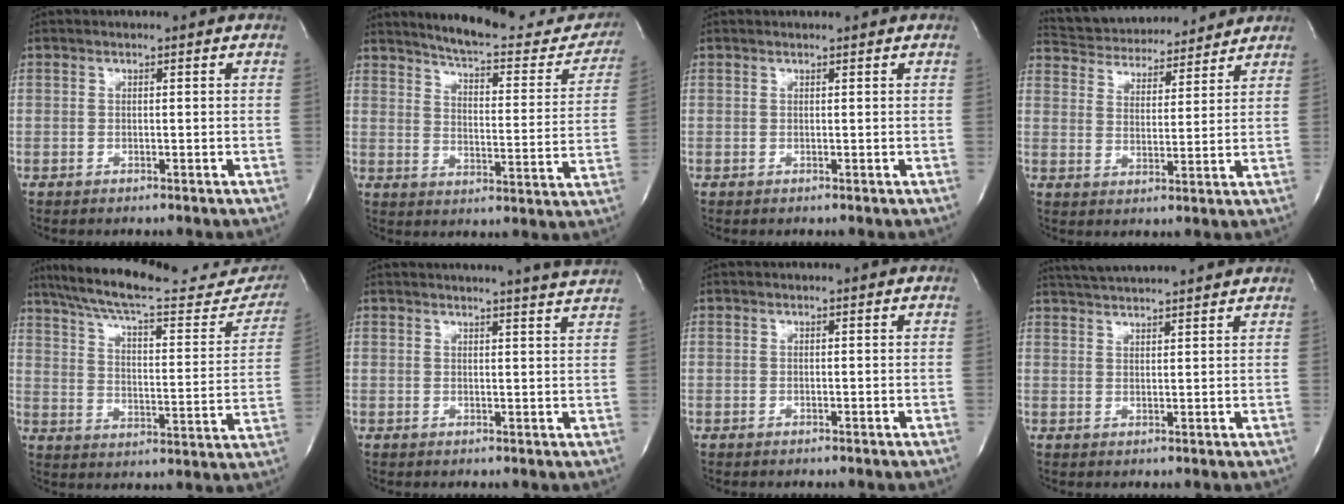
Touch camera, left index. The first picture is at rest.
{"total": 20.9, "force": [19.0, 4.6, 7.4], "torque": [-0.087, -0.048, 0.229]}
{"total": 0.7, "force": [0.7, 0.0, 0.1], "torque": [-0.005, 0.008, 0.013]}
{"total": 14.8, "force": [13.9, 3.5, 3.7], "torque": [-0.063, 0.024, 0.212]}
{"total": 27.5, "force": [23.6, 6.2, 12.7], "torque": [-0.198, -0.018, 0.306]}
{"total": 8.8, "force": [8.4, -1.5, 2.2], "torque": [-0.031, -0.026, 0.086]}
{"total": 0.0}
{"total": 9.8, "force": [9.2, -0.2, 3.4], "torque": [-0.067, 0.031, 0.135]}